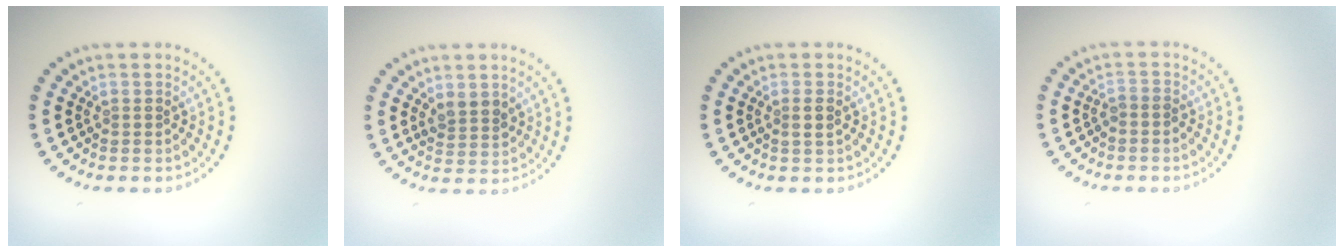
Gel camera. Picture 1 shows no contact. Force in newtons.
{"total": 2.0, "press": 1.9, "slide": 0.7}
{"total": 1.0, "press": 0.9, "slide": 0.5}
{"total": 0.7, "press": 0.5, "slide": 0.5}